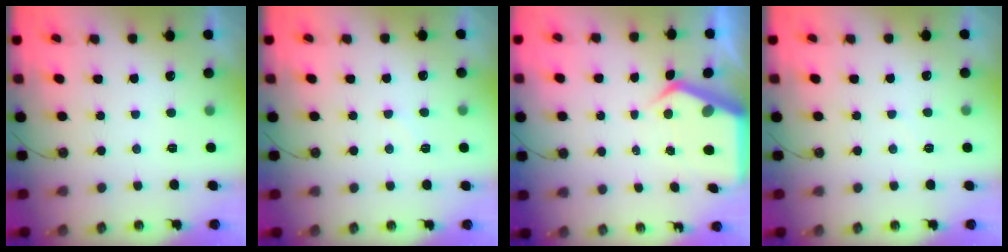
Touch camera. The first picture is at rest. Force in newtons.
{"total": 6.8, "press": 6.8, "slide": 0.6}
{"total": 6.0, "press": 6.0, "slide": 0.5}
{"total": 4.3, "press": 4.2, "slide": 0.6}